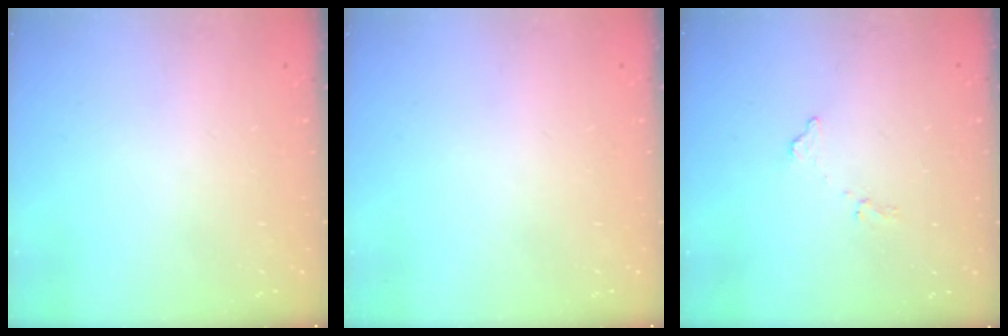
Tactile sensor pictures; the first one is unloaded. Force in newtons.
{"total": 0.0}
{"total": 7.7, "press": 7.6, "slide": 0.3}